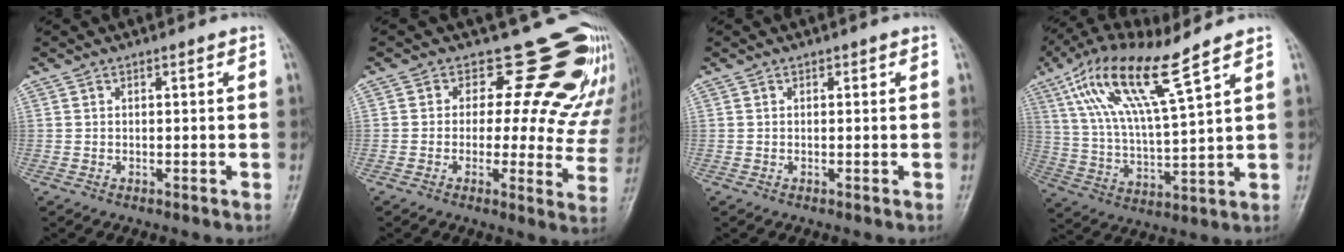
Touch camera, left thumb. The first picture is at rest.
{"total": 16.4, "force": [13.4, 7.3, 5.9], "torque": [-0.006, -0.095, 0.133]}
{"total": 0.0}
{"total": 15.0, "force": [8.9, 2.1, 11.9], "torque": [-0.238, -0.028, 0.180]}